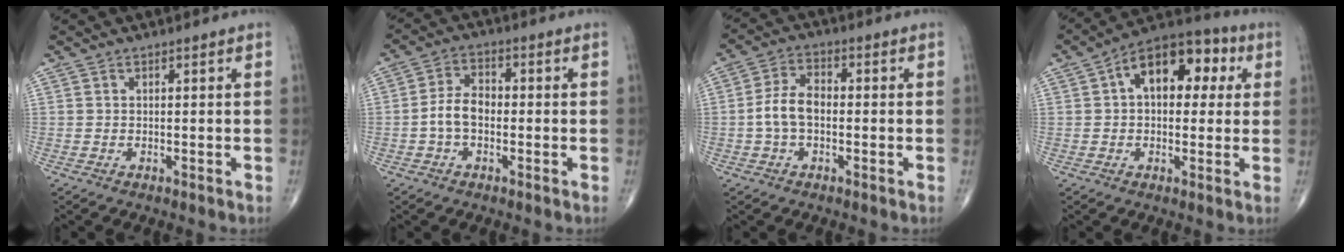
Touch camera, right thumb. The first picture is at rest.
{"total": 5.6, "force": [-1.1, 3.5, 4.2], "torque": [-0.073, 0.023, -0.029]}
{"total": 6.5, "force": [-0.9, 3.9, 5.2], "torque": [-0.100, 0.022, -0.024]}
{"total": 14.2, "force": [3.3, 8.5, 10.8], "torque": [-0.122, 0.031, 0.039]}